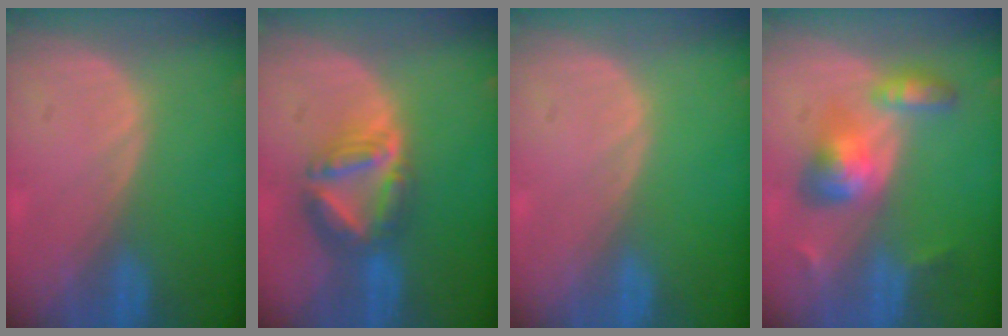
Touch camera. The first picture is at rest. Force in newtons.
{"total": 7.6, "press": 6.7, "slide": 3.7}
{"total": 0.0}
{"total": 6.0, "press": 6.0, "slide": 0.8}